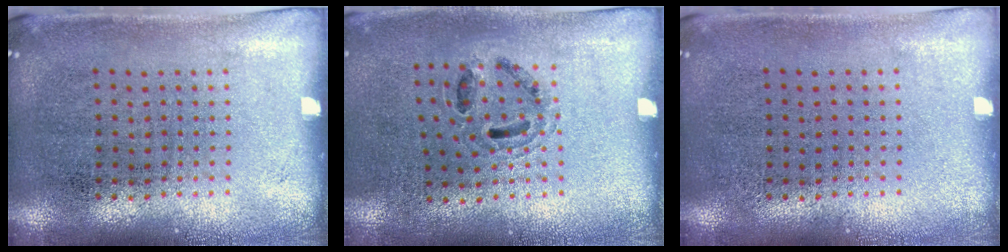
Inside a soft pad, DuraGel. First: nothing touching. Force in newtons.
{"total": 0.9, "press": 0.8, "slide": 0.2}
{"total": 0.0}